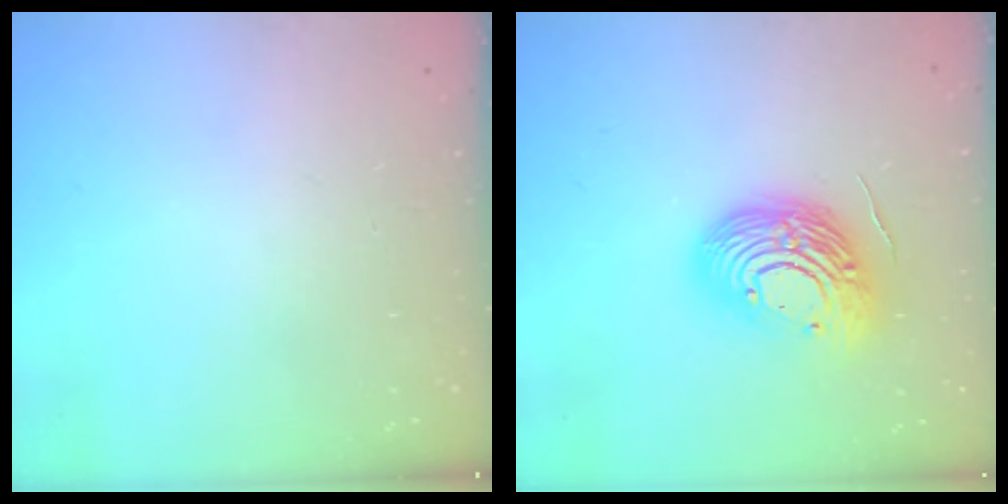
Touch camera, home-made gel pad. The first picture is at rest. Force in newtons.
{"total": 17.3, "press": 17.3, "slide": 1.4}